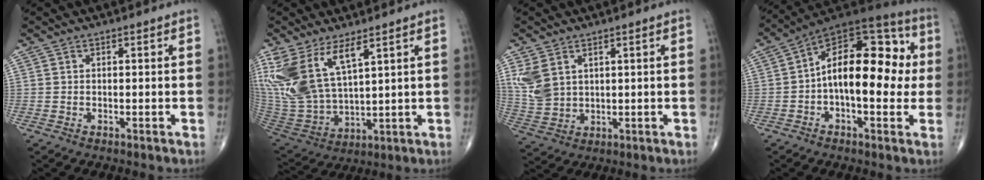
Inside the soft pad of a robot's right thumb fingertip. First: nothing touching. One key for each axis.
{"total": 16.4, "fx": 8.1, "fy": 7.2, "fz": 12.3, "tx": -0.265, "ty": -0.035, "tz": 0.180}
{"total": 7.0, "fx": 2.8, "fy": 4.7, "fz": 4.3, "tx": -0.089, "ty": -0.008, "tz": 0.071}
{"total": 20.4, "fx": 0.7, "fy": 10.4, "fz": 17.6, "tx": -0.243, "ty": 0.043, "tz": 0.000}